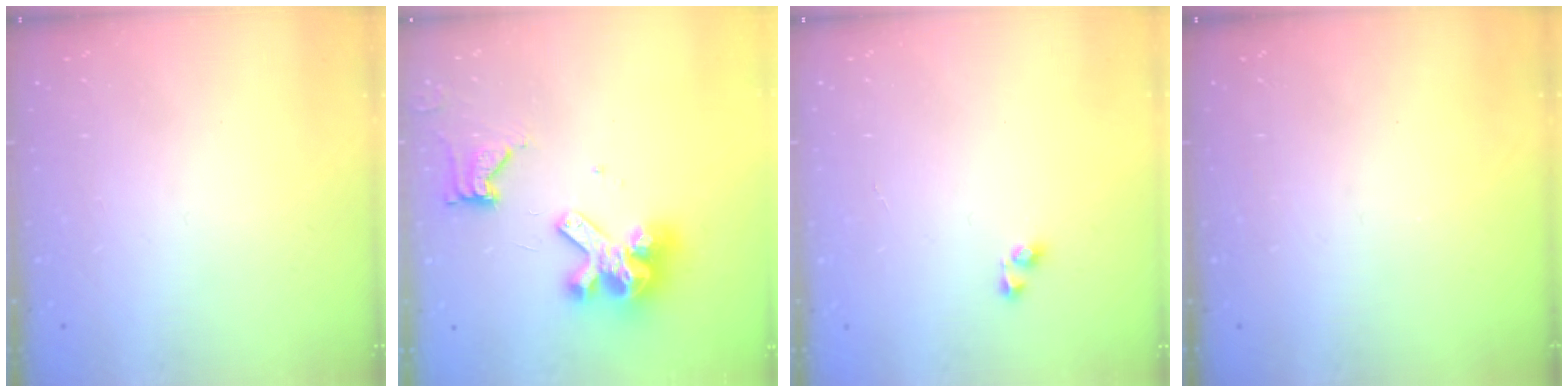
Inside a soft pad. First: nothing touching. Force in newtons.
{"total": 13.3, "press": 13.2, "slide": 1.6}
{"total": 2.9, "press": 2.9, "slide": 0.2}
{"total": 0.0}